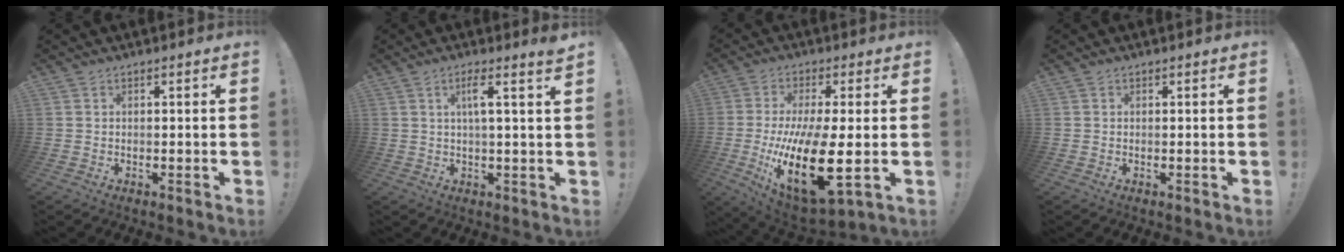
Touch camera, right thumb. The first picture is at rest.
{"total": 5.4, "force": [2.2, 0.1, 4.9], "torque": [-0.078, -0.010, 0.029]}
{"total": 21.6, "force": [-3.6, 8.2, 19.7], "torque": [-0.376, -0.007, -0.048]}
{"total": 0.0}